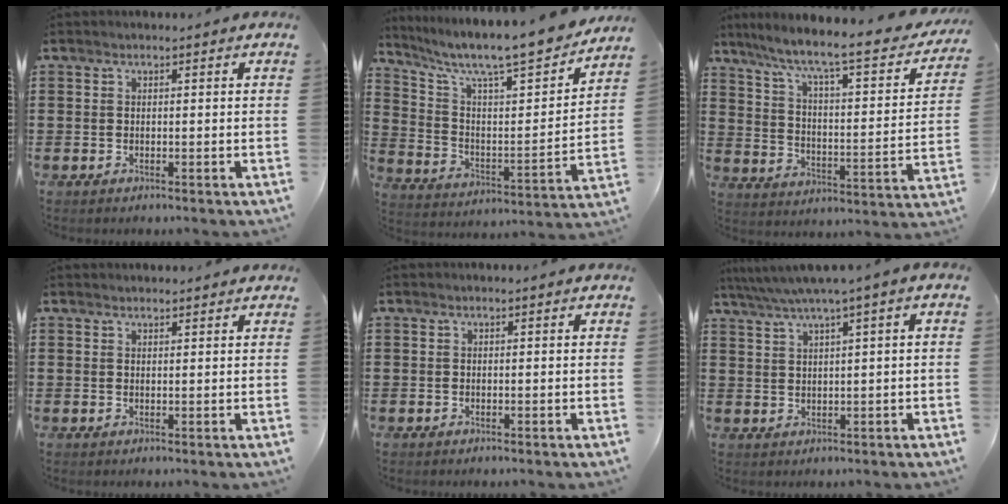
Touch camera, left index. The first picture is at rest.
{"total": 9.8, "force": [8.7, 1.0, 4.6], "torque": [-0.110, -0.071, 0.140]}
{"total": 8.0, "force": [6.3, 0.3, 4.9], "torque": [-0.112, -0.053, 0.095]}
{"total": 1.1, "force": [1.1, 0.2, 0.2], "torque": [-0.005, 0.000, 0.022]}
{"total": 0.0}
{"total": 3.5, "force": [1.6, -0.4, 3.0], "torque": [-0.062, -0.007, 0.026]}